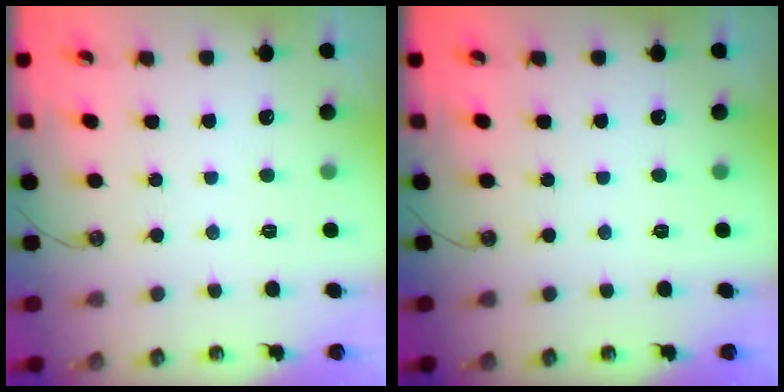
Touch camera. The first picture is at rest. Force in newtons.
{"total": 0.0}